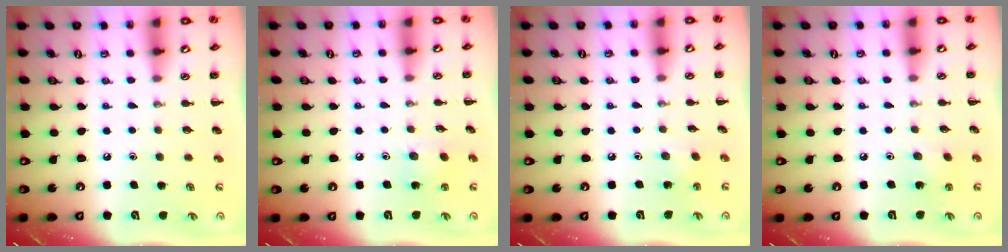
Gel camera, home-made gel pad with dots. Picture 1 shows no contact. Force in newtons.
{"total": 5.6, "press": 5.5, "slide": 1.0}
{"total": 2.8, "press": 2.7, "slide": 0.9}
{"total": 2.7, "press": 2.6, "slide": 0.8}